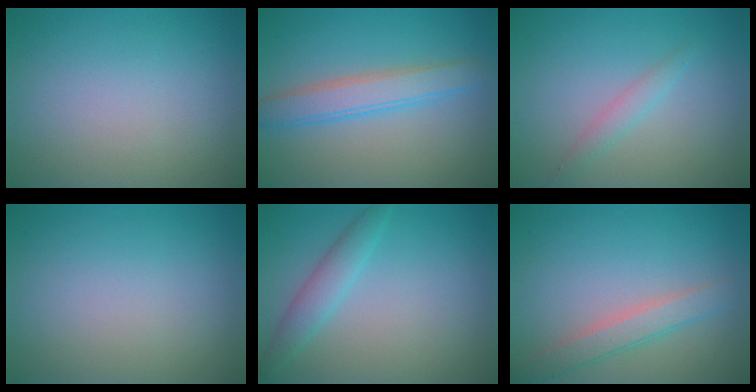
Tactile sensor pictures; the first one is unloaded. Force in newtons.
{"total": 3.5, "press": 3.5, "slide": 0.0}
{"total": 1.4, "press": 1.4, "slide": 0.0}
{"total": 0.0}
{"total": 2.3, "press": 2.3, "slide": 0.1}
{"total": 2.4, "press": 2.4, "slide": 0.1}